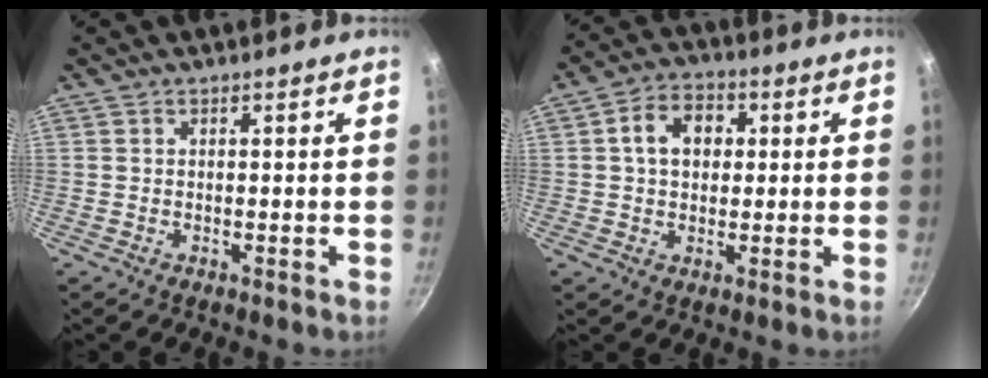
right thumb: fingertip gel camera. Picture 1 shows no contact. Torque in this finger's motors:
{"motor_torque": [-0.44, 0.44, 0.46, -0.34, 0.03]}